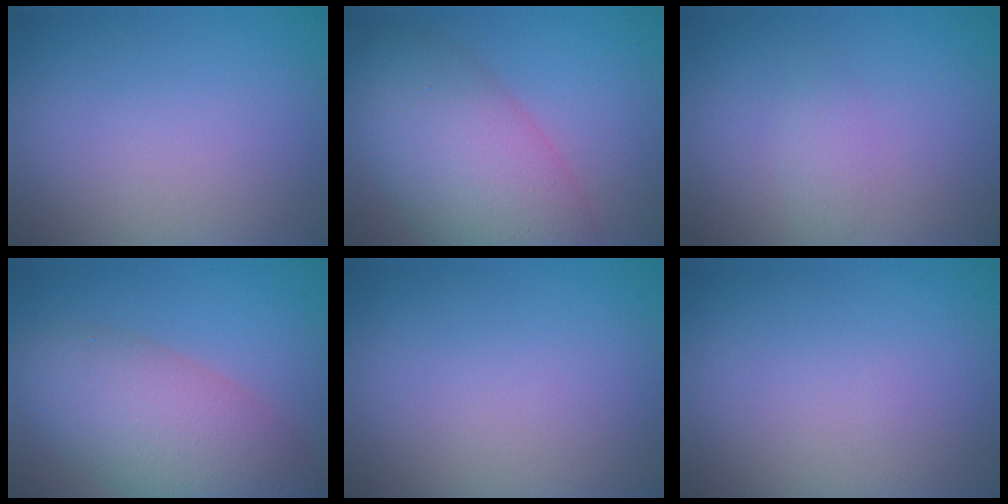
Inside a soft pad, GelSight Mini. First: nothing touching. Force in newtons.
{"total": 8.7, "press": 8.7, "slide": 0.2}
{"total": 1.2, "press": 1.2, "slide": 0.1}
{"total": 7.6, "press": 7.5, "slide": 0.6}
{"total": 0.0}
{"total": 0.0}